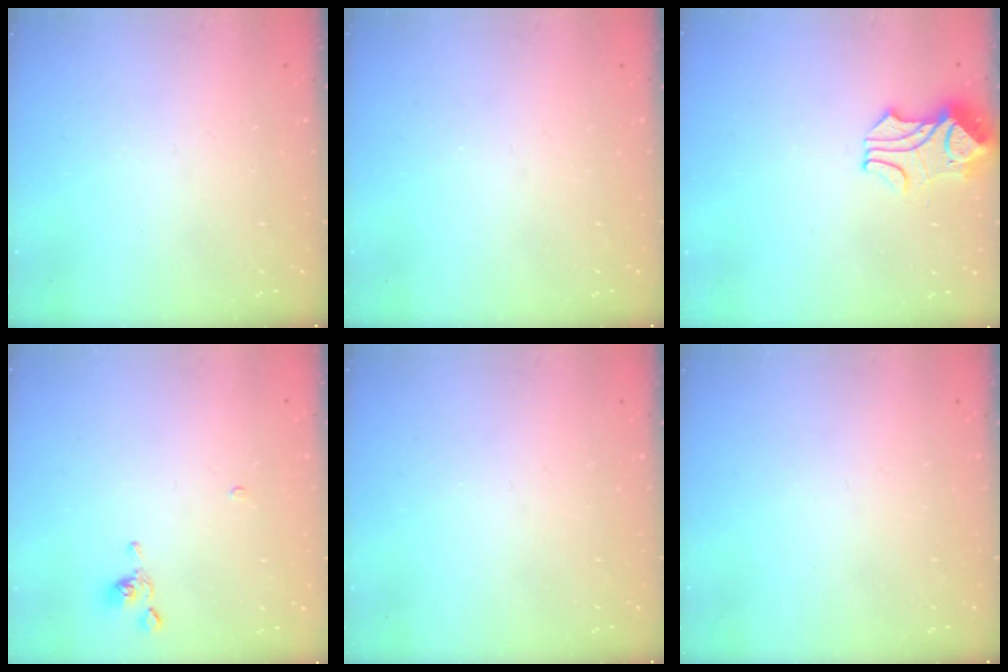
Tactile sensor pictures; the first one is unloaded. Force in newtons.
{"total": 0.0}
{"total": 2.0, "press": 1.7, "slide": 1.1}
{"total": 2.2, "press": 2.2, "slide": 0.2}
{"total": 0.0}
{"total": 0.0}